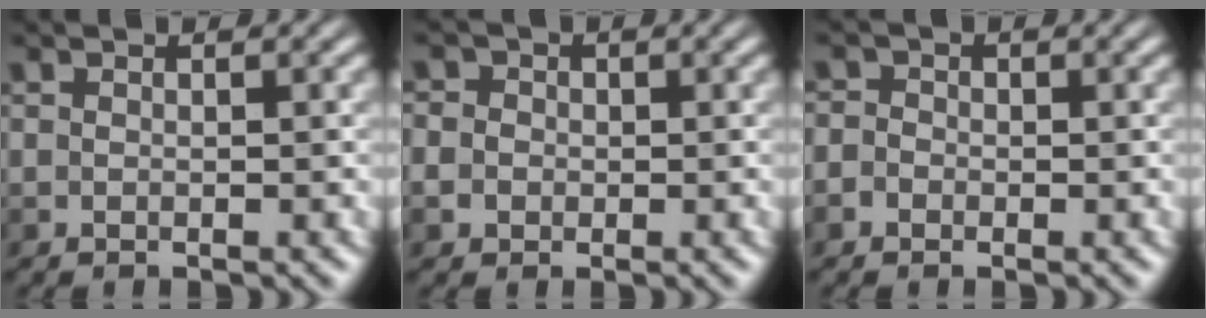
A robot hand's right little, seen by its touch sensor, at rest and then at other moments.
{"total": 3.9, "force": [0.9, 3.4, 1.6], "torque": [-0.048, 0.018, 0.000]}
{"total": 1.9, "force": [-0.7, 1.6, 0.7], "torque": [-0.018, 0.008, -0.016]}